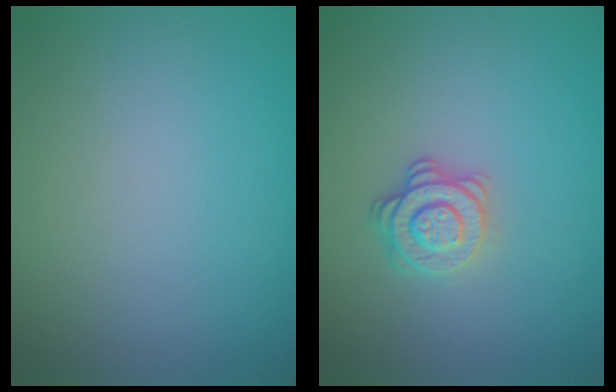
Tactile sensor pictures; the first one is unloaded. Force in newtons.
{"total": 2.8, "press": 2.5, "slide": 1.3}